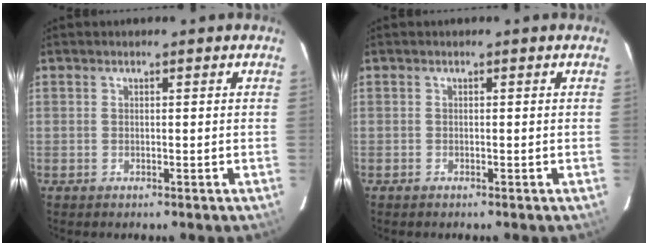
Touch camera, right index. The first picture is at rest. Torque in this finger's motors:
{"motor_torque": [-0.01, -0.01, 0.00, -0.02]}